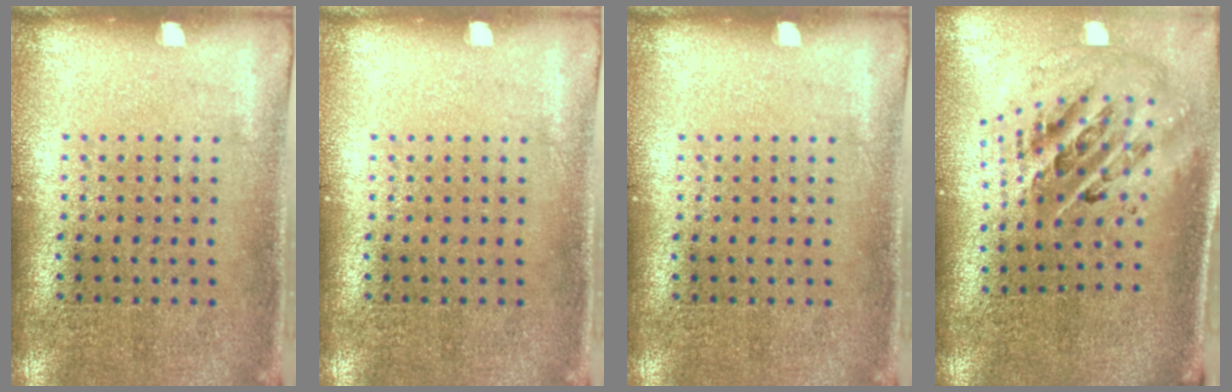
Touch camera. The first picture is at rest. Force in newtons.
{"total": 0.0}
{"total": 0.0}
{"total": 2.1, "press": 1.6, "slide": 1.4}